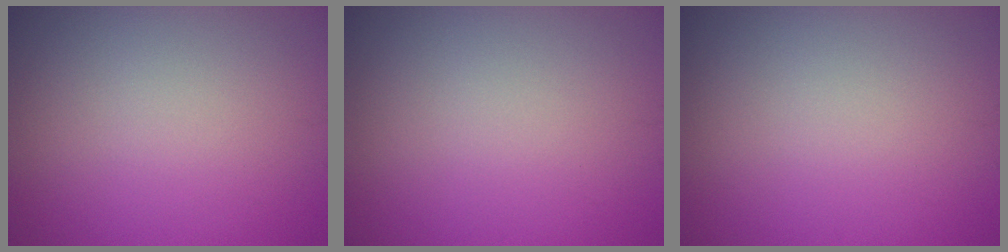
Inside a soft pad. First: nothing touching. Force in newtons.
{"total": 0.0}
{"total": 0.0}